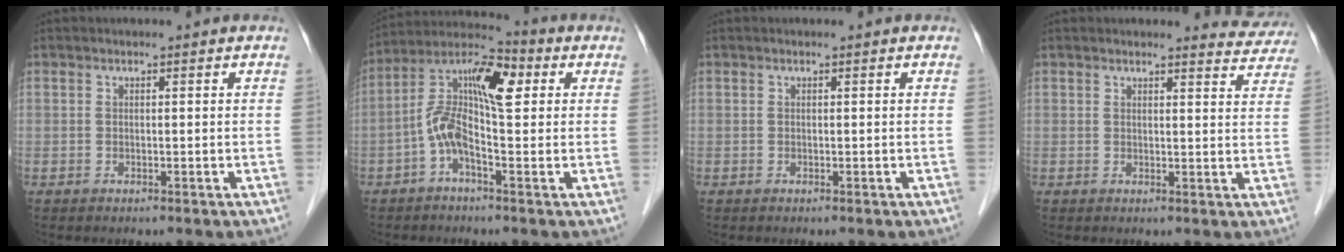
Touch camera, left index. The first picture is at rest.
{"total": 10.8, "force": [0.6, 2.9, 10.4], "torque": [-0.207, 0.044, 0.001]}
{"total": 0.0}
{"total": 4.7, "force": [4.6, 0.9, -0.3], "torque": [0.014, -0.025, 0.027]}